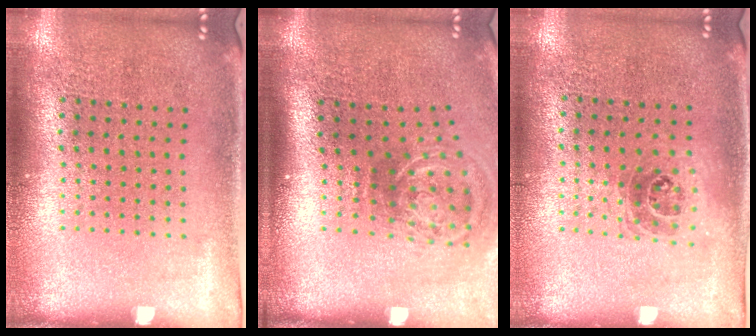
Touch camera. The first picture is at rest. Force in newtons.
{"total": 2.2, "press": 1.4, "slide": 1.7}
{"total": 1.1, "press": 0.9, "slide": 0.6}